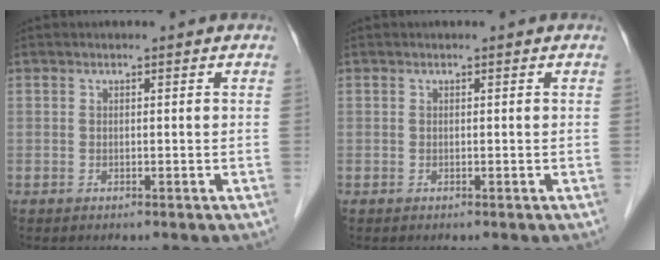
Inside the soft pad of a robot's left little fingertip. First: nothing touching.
{"total": 0.0}